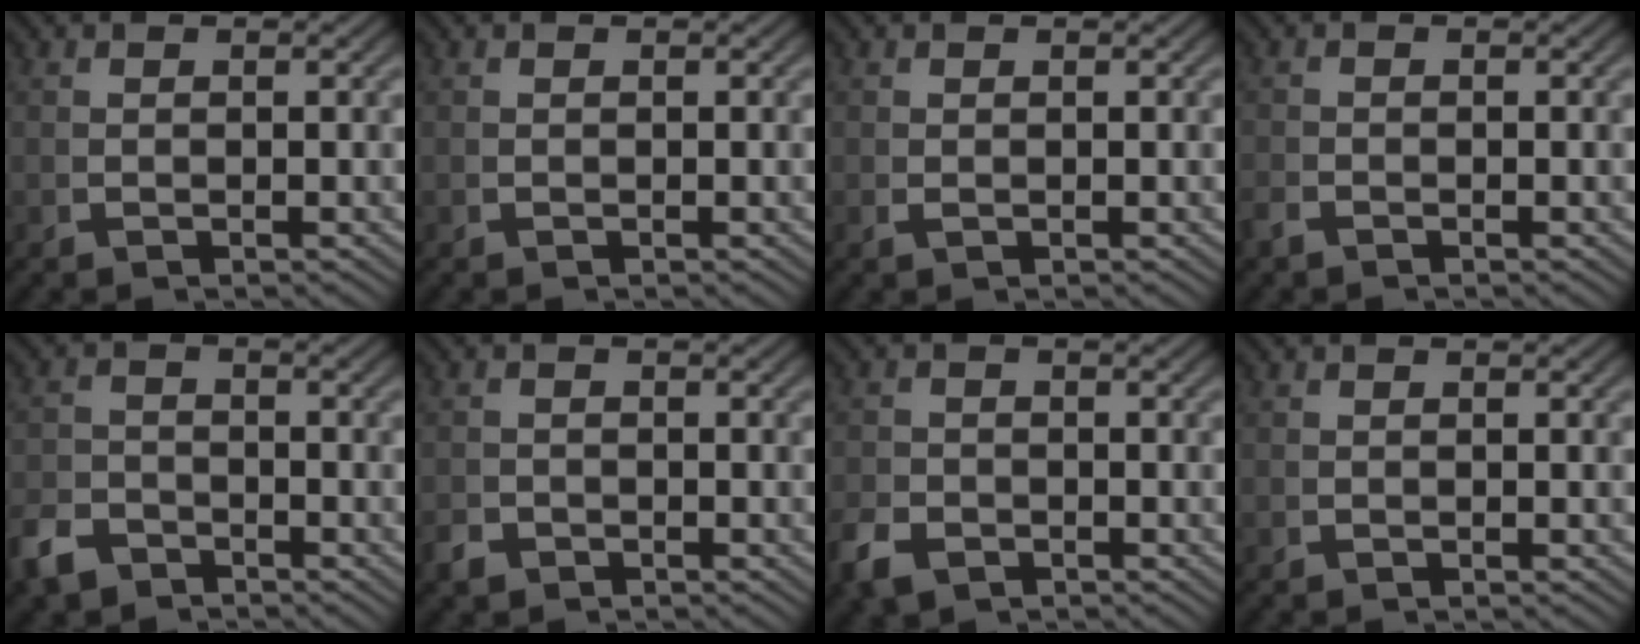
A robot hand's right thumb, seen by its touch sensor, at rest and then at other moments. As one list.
[{"total": 0.0}, {"total": 0.0}, {"total": 0.7, "force": [-0.7, 0.0, 0.0], "torque": [0.003, -0.003, -0.014]}, {"total": 3.3, "force": [-2.9, 1.4, 0.5], "torque": [-0.001, -0.011, -0.049]}, {"total": 1.4, "force": [-1.2, 0.6, 0.0], "torque": [0.002, -0.007, -0.020]}, {"total": 2.4, "force": [-1.8, 1.4, 0.8], "torque": [-0.014, -0.010, -0.027]}, {"total": 0.0}]